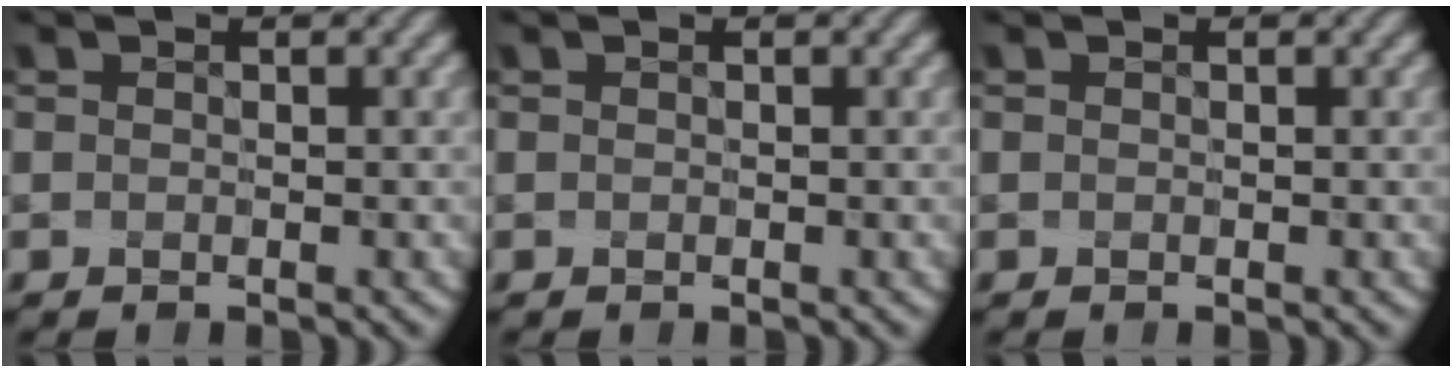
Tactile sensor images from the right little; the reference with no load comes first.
{"total": 0.0}
{"total": 0.0}